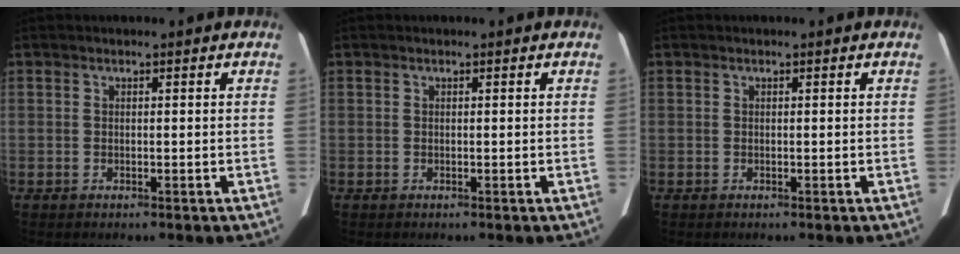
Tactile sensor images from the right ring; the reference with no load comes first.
{"total": 0.0}
{"total": 0.0}